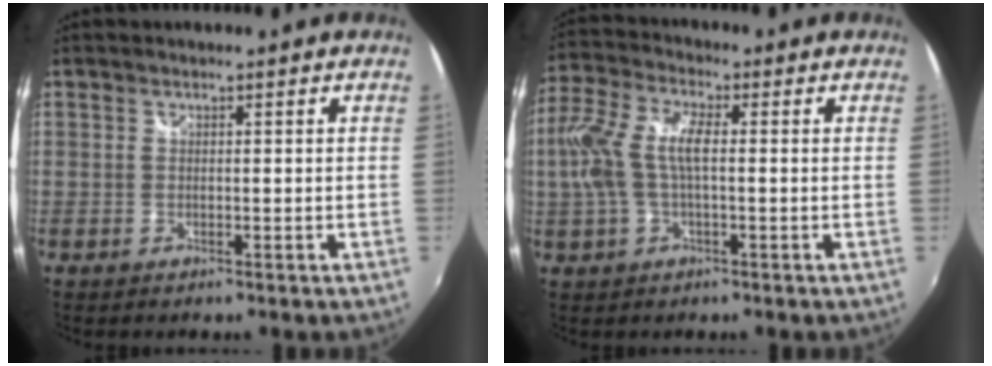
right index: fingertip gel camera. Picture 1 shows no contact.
{"total": 10.2, "force": [0.1, 4.0, 9.4], "torque": [-0.199, 0.012, 0.002]}